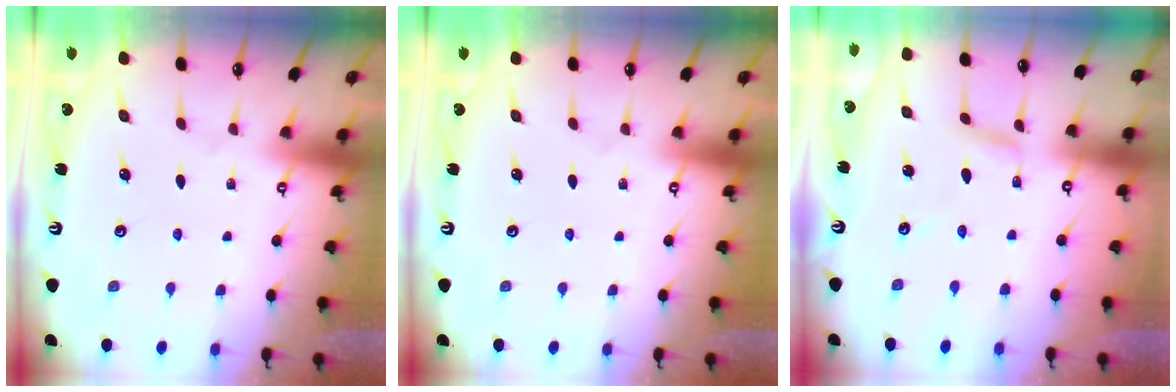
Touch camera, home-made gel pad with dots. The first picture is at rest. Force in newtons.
{"total": 0.0}
{"total": 2.8, "press": 2.8, "slide": 0.2}